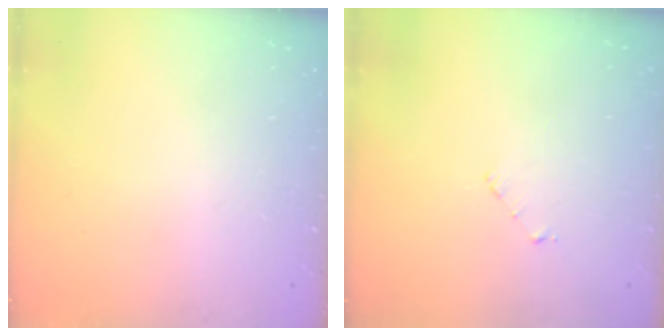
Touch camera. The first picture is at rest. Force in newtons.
{"total": 2.9, "press": 2.9, "slide": 0.2}